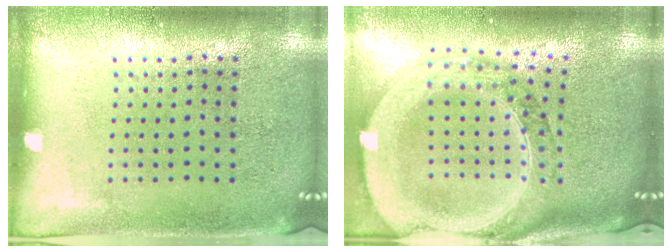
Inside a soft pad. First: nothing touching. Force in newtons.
{"total": 3.6, "press": 2.9, "slide": 2.1}